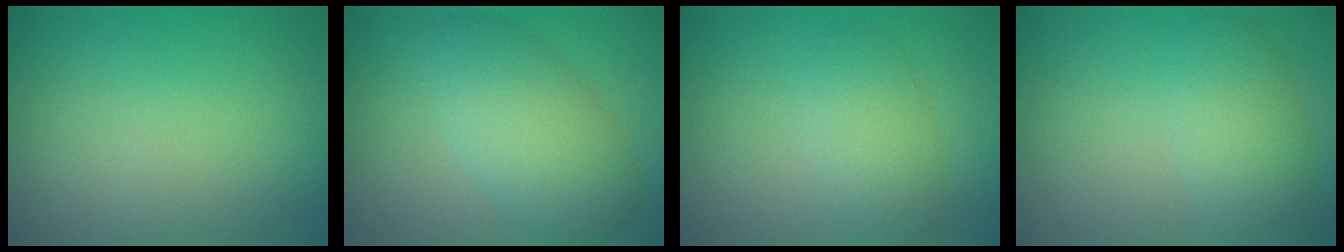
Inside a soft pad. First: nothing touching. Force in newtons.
{"total": 5.6, "press": 5.6, "slide": 0.2}
{"total": 3.0, "press": 3.0, "slide": 0.1}
{"total": 3.8, "press": 3.8, "slide": 0.3}